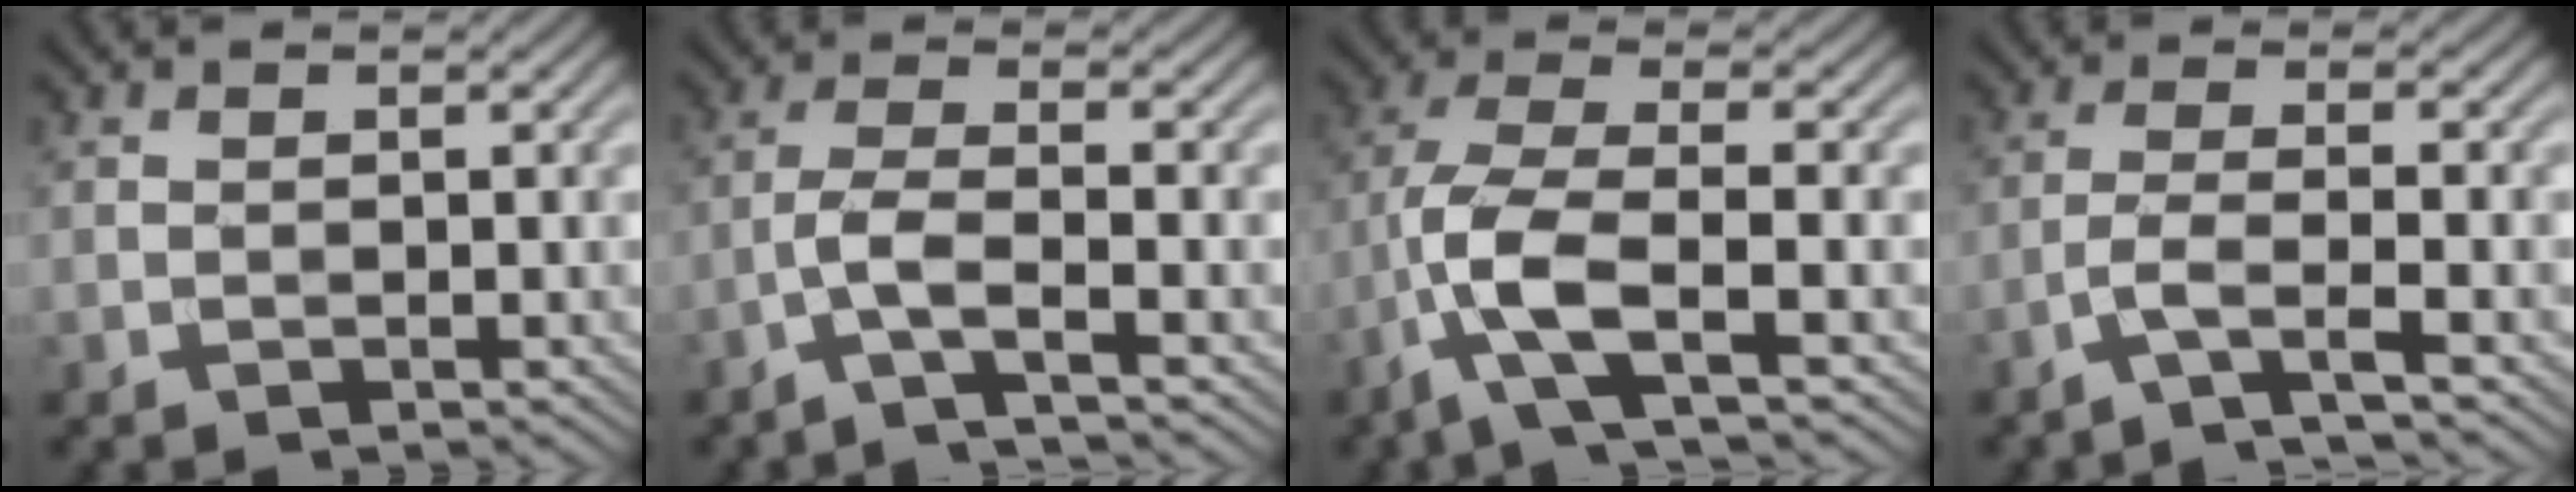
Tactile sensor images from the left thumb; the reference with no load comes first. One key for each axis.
{"total": 4.1, "fx": -2.3, "fy": 0.5, "fz": 3.3, "tx": -0.070, "ty": 0.008, "tz": -0.065}
{"total": 8.8, "fx": -3.7, "fy": 2.5, "fz": 7.6, "tx": -0.165, "ty": 0.007, "tz": -0.092}
{"total": 4.0, "fx": -2.3, "fy": 0.4, "fz": 3.2, "tx": -0.059, "ty": 0.009, "tz": -0.069}